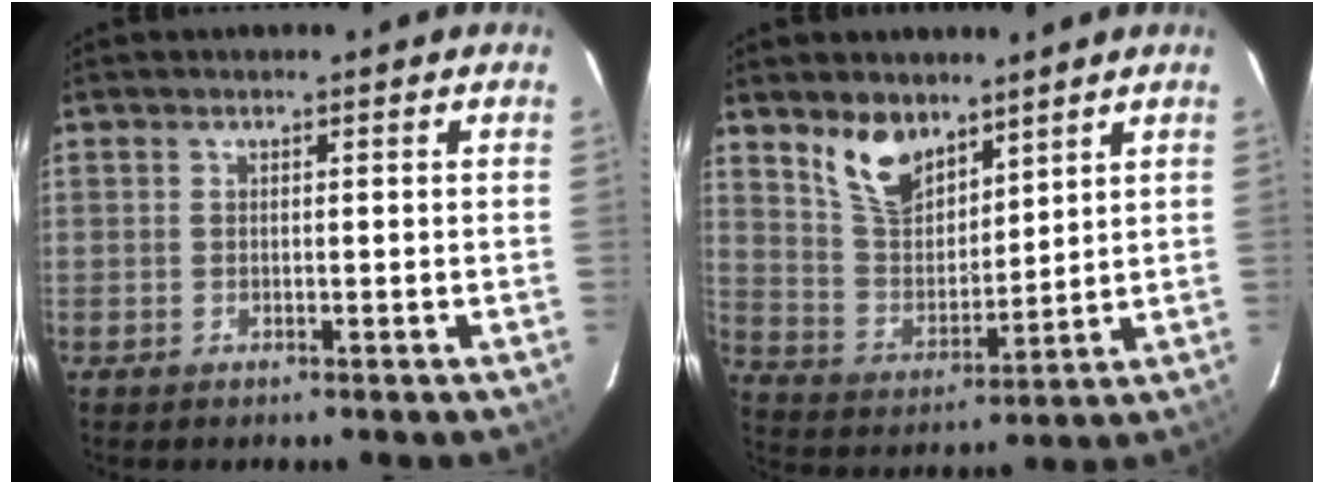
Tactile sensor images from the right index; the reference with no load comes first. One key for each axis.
{"total": 10.1, "fx": 7.2, "fy": 5.0, "fz": 4.9, "tx": -0.095, "ty": 0.007, "tz": 0.148}